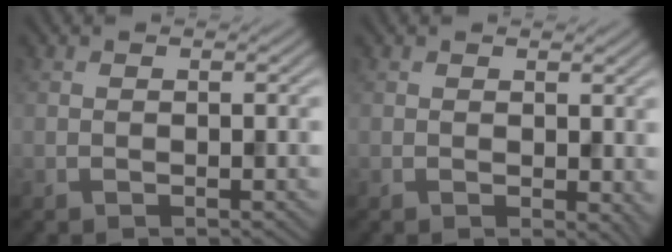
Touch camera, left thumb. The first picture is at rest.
{"total": 2.0, "force": [0.2, 1.2, 1.5], "torque": [-0.016, -0.006, 0.006]}